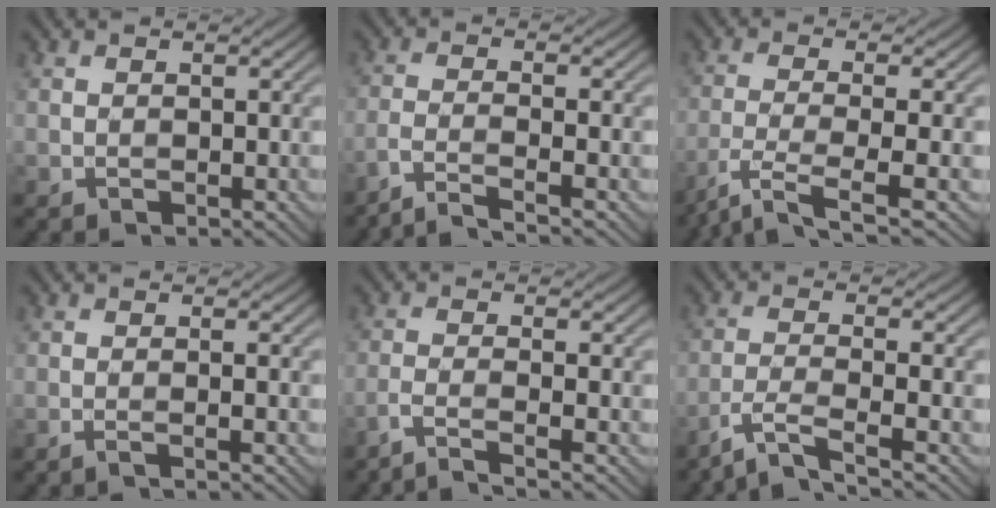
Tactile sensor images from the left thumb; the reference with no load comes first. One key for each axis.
{"total": 4.6, "fx": -3.4, "fy": 0.8, "fz": 3.1, "tx": -0.041, "ty": 0.006, "tz": -0.084}
{"total": 6.0, "fx": -3.5, "fy": 1.2, "fz": 4.7, "tx": -0.090, "ty": -0.008, "tz": -0.078}
{"total": 1.7, "fx": -0.7, "fy": 0.1, "fz": 1.6, "tx": -0.021, "ty": 0.006, "tz": -0.024}
{"total": 3.7, "fx": -2.6, "fy": 0.5, "fz": 2.7, "tx": -0.034, "ty": 0.005, "tz": -0.071}
{"total": 5.6, "fx": -4.0, "fy": 0.9, "fz": 3.8, "tx": -0.064, "ty": -0.001, "tz": -0.092}